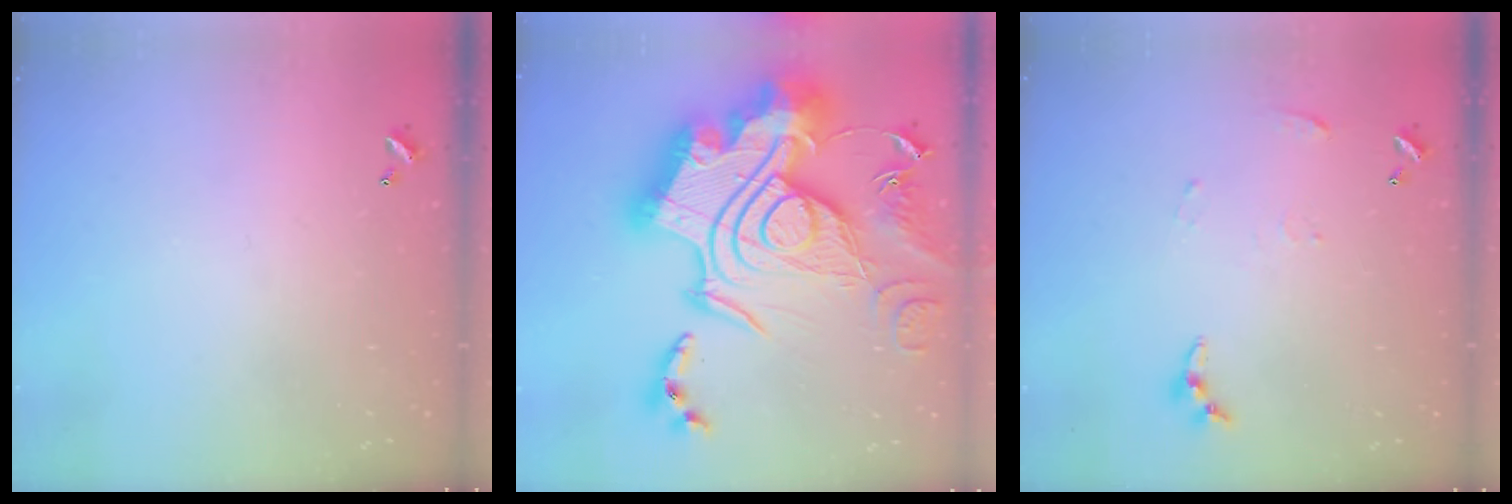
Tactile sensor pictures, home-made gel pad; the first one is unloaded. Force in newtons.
{"total": 0.7, "press": 0.7, "slide": 0.1}
{"total": 4.3, "press": 4.3, "slide": 0.5}